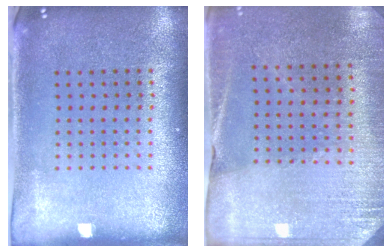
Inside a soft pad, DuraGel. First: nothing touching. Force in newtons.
{"total": 2.6, "press": 2.5, "slide": 0.6}